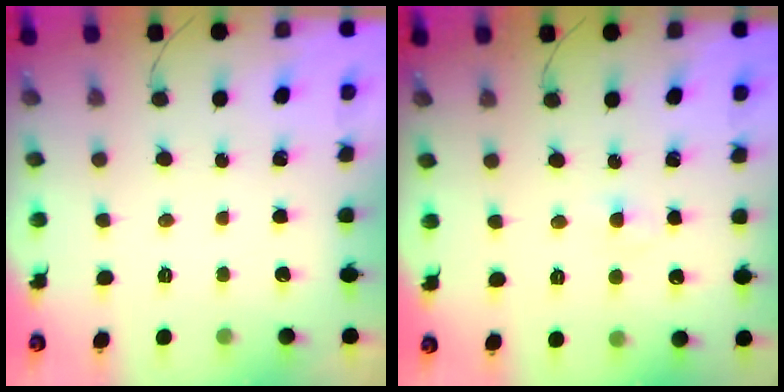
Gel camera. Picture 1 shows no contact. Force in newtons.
{"total": 2.1, "press": 1.9, "slide": 0.9}